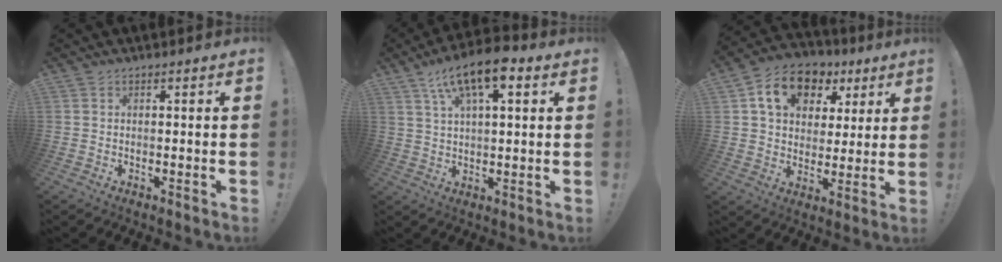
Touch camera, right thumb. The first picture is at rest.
{"total": 12.0, "force": [6.0, 4.5, 9.4], "torque": [-0.153, -0.020, 0.104]}
{"total": 14.5, "force": [6.4, 10.7, 7.4], "torque": [-0.111, -0.017, 0.120]}